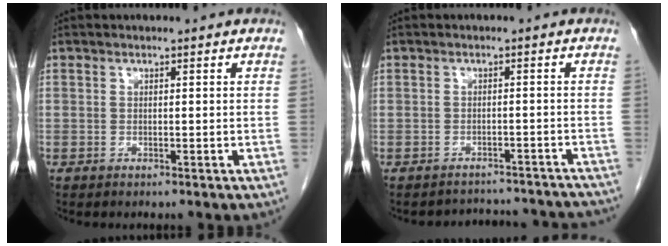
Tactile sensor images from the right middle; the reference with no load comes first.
{"total": 10.6, "force": [-10.3, 2.3, 0.9], "torque": [-0.007, 0.019, -0.113]}